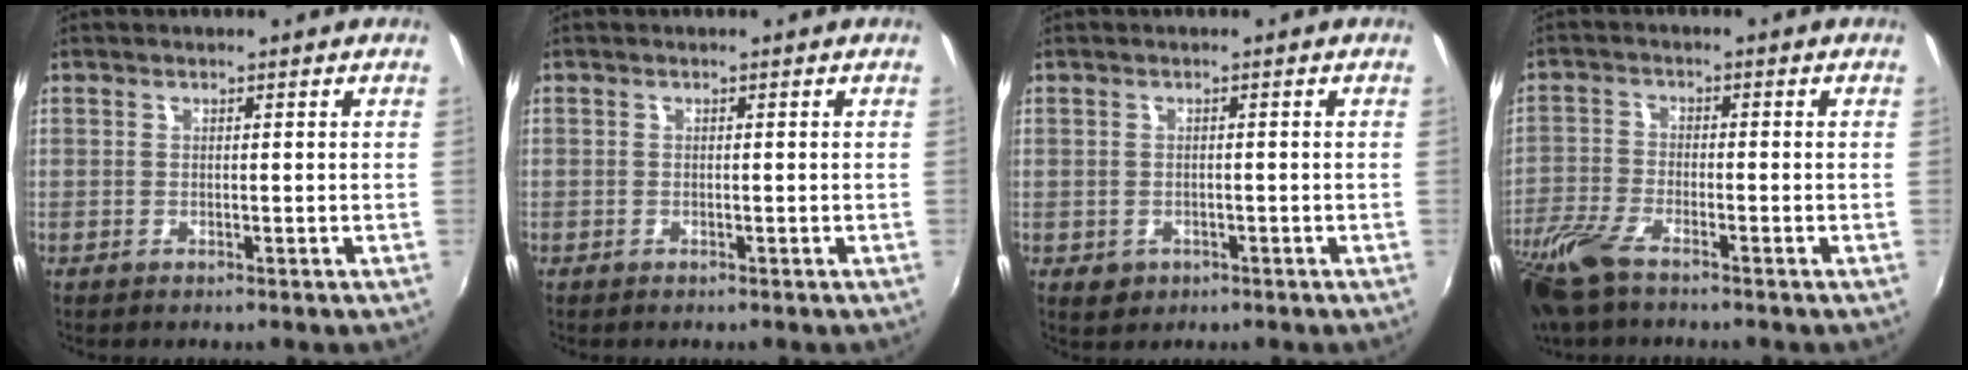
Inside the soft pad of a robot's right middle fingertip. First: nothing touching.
{"total": 0.5, "force": [-0.4, 0.3, 0.0], "torque": [-0.002, 0.002, -0.006]}
{"total": 2.7, "force": [-1.1, 2.3, 1.0], "torque": [-0.024, -0.004, -0.011]}
{"total": 9.5, "force": [-7.0, 2.7, 5.8], "torque": [-0.149, -0.028, -0.145]}